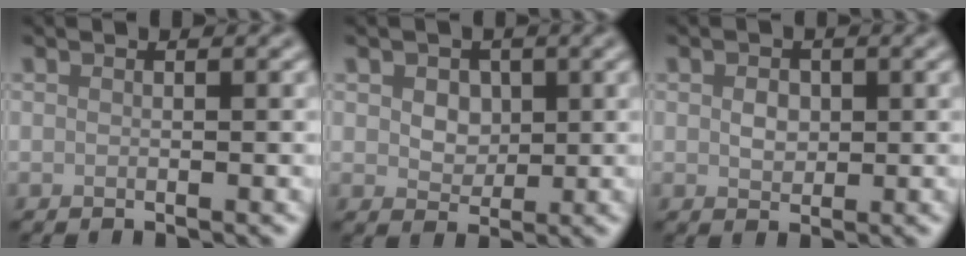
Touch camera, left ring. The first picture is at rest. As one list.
[{"total": 2.6, "force": [0.6, 2.0, 1.5], "torque": [-0.029, -0.002, 0.006]}, {"total": 1.8, "force": [0.2, 1.4, 1.1], "torque": [-0.020, -0.001, 0.003]}]